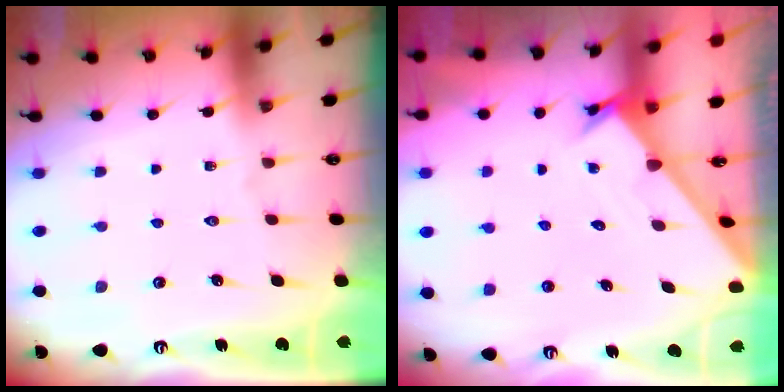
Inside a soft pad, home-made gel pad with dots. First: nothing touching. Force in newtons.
{"total": 1.7, "press": 1.7, "slide": 0.1}